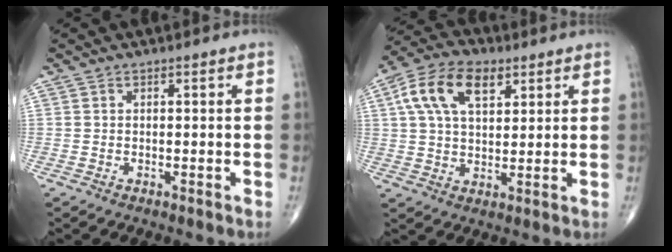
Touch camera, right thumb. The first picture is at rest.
{"total": 12.7, "force": [5.1, 7.2, 9.1], "torque": [-0.162, 0.005, 0.089]}